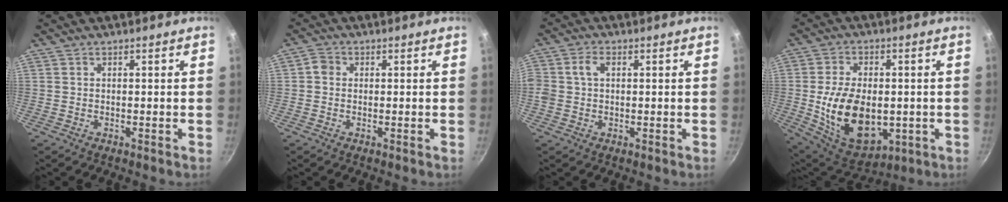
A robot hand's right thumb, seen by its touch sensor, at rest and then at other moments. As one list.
[{"total": 2.1, "force": [0.0, 1.9, 0.9], "torque": [-0.015, 0.007, -0.009]}, {"total": 3.8, "force": [0.6, 2.7, 2.7], "torque": [-0.046, 0.008, 0.007]}, {"total": 18.0, "force": [-1.9, 11.5, 13.7], "torque": [-0.215, -0.007, -0.013]}]